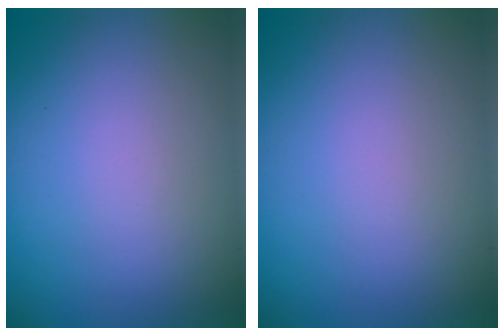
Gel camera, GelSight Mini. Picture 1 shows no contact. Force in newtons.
{"total": 0.0}